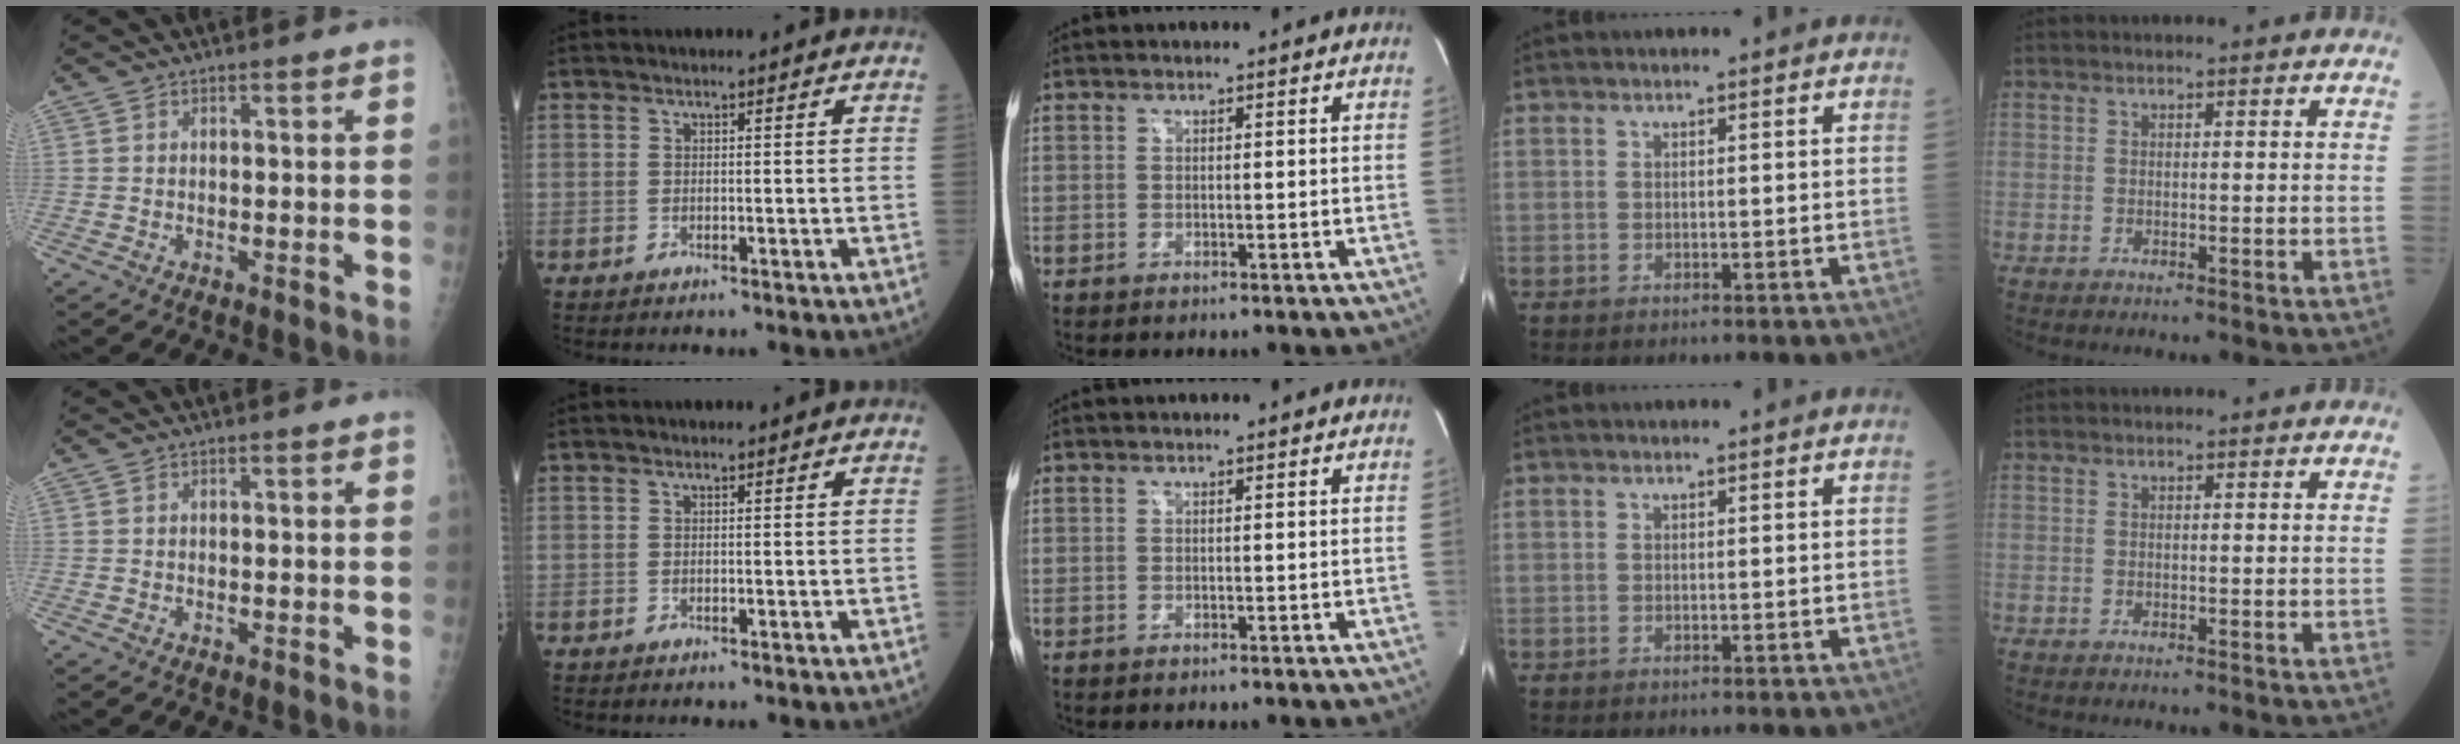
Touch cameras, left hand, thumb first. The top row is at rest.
{}